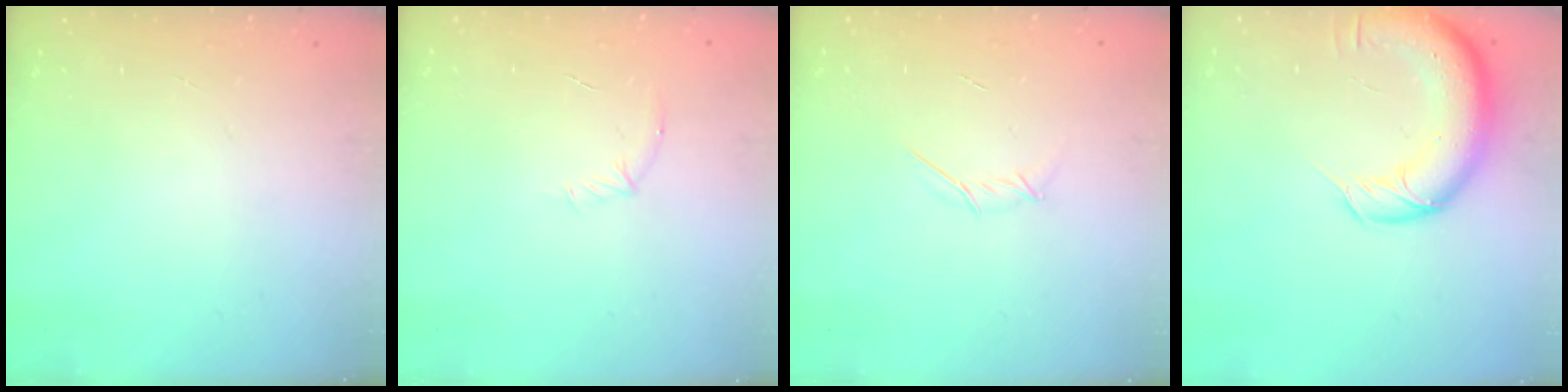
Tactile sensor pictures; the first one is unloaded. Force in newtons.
{"total": 5.0, "press": 4.9, "slide": 1.3}
{"total": 3.8, "press": 3.7, "slide": 0.8}
{"total": 13.0, "press": 12.5, "slide": 3.3}